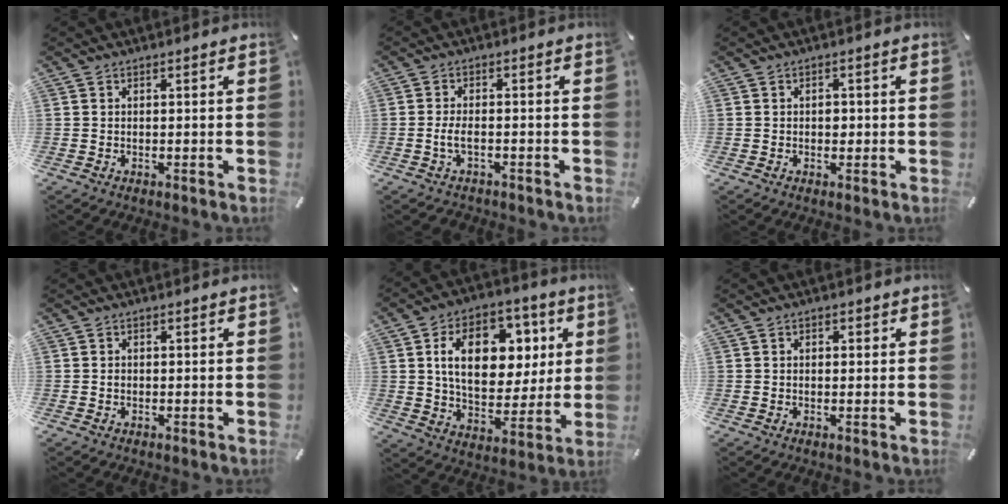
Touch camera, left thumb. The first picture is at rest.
{"total": 3.8, "force": [-1.3, 2.0, 2.9], "torque": [-0.065, 0.004, -0.027]}
{"total": 1.6, "force": [-0.1, 1.3, 1.0], "torque": [-0.012, 0.001, -0.006]}
{"total": 0.8, "force": [-0.2, 0.6, 0.5], "torque": [-0.010, 0.002, -0.005]}
{"total": 18.0, "force": [5.1, 12.3, 12.0], "torque": [-0.186, 0.006, 0.094]}
{"total": 1.3, "force": [0.1, 1.0, 0.8], "torque": [-0.007, 0.003, -0.003]}